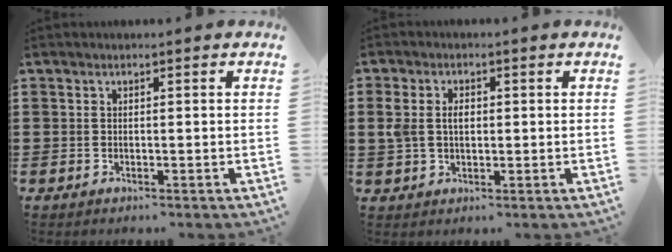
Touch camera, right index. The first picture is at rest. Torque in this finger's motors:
{"motor_torque": [-0.02, 0.14, 0.17, 0.08]}